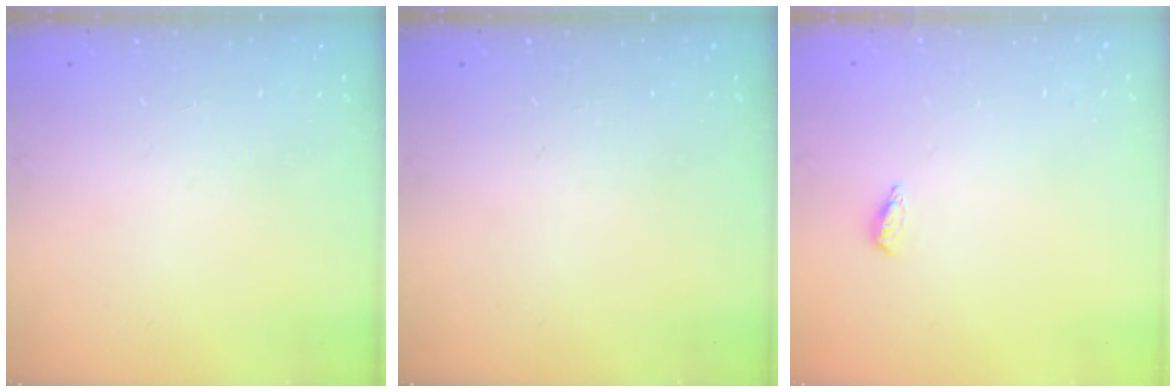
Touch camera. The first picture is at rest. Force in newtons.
{"total": 0.0}
{"total": 3.1, "press": 3.0, "slide": 0.6}